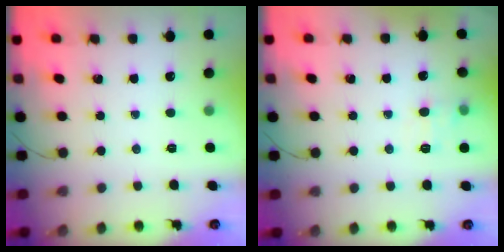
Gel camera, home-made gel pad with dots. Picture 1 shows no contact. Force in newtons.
{"total": 7.7, "press": 7.5, "slide": 1.9}